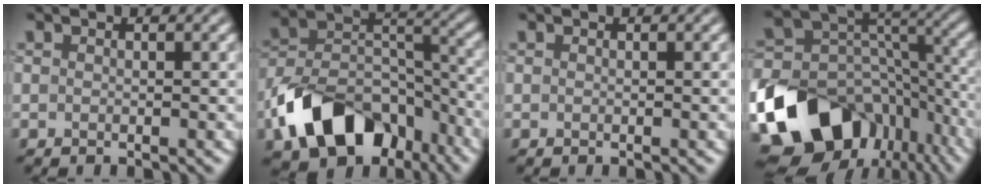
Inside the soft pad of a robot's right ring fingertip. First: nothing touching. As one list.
[{"total": 11.2, "force": [-6.1, 7.2, 6.1], "torque": [-0.110, 0.008, -0.119]}, {"total": 0.0}, {"total": 15.9, "force": [-7.4, 11.5, 8.2], "torque": [-0.198, -0.016, -0.114]}]